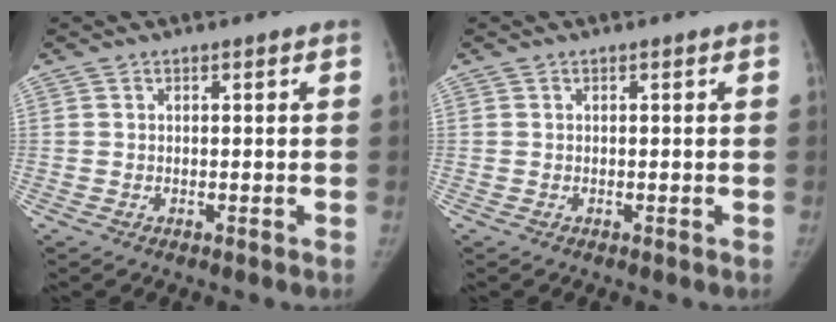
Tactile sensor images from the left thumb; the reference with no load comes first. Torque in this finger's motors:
{"motor_torque": [0.08, -0.36, 0.26, -0.09, 0.05]}